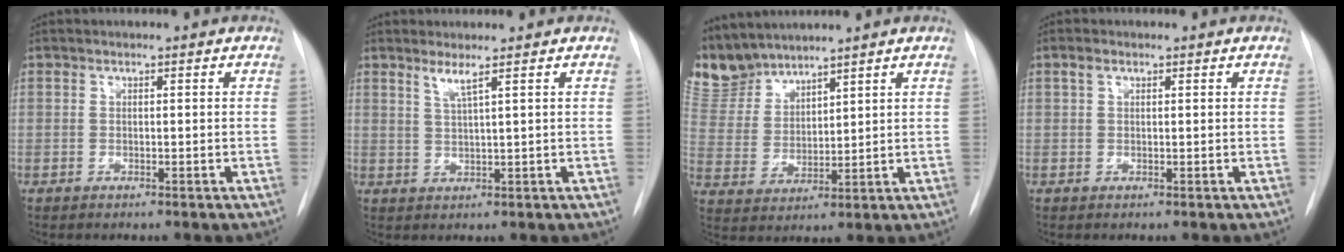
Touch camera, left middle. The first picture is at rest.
{"total": 2.3, "force": [1.5, -0.6, 1.6], "torque": [-0.036, -0.013, 0.031]}
{"total": 8.3, "force": [8.1, 1.9, 1.0], "torque": [-0.035, 0.004, 0.182]}
{"total": 1.4, "force": [0.8, 0.7, 0.8], "torque": [-0.021, 0.011, 0.015]}